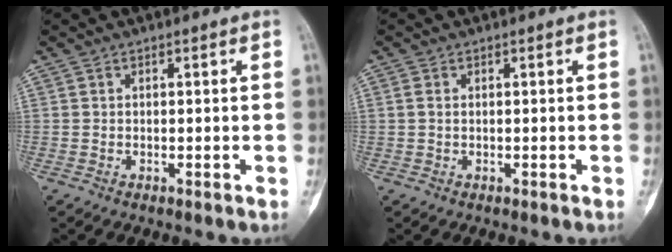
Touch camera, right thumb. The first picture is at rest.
{"total": 0.8, "force": [0.1, 0.6, 0.6], "torque": [-0.016, -0.002, 0.000]}